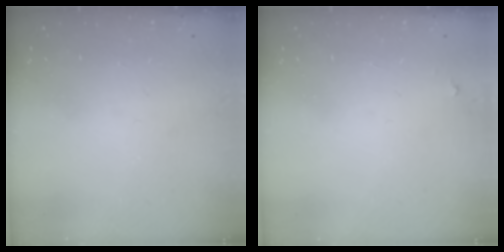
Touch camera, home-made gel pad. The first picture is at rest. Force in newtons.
{"total": 2.2, "press": 2.2, "slide": 0.1}